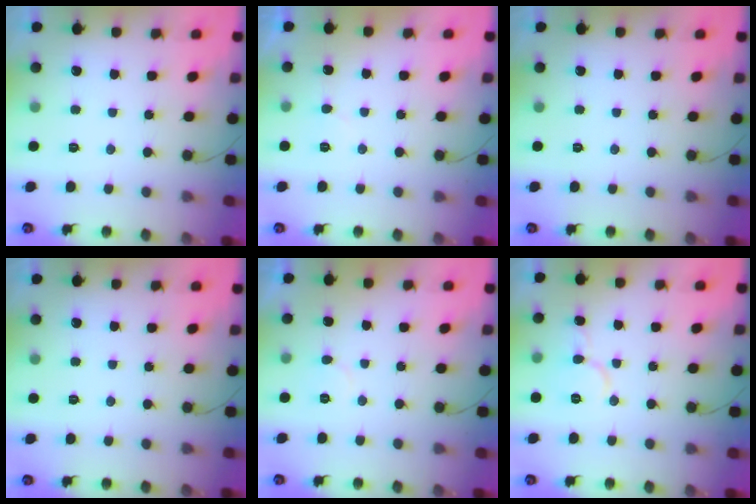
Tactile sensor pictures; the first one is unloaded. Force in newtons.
{"total": 3.0, "press": 3.0, "slide": 0.1}
{"total": 0.0}
{"total": 0.0}
{"total": 3.5, "press": 3.5, "slide": 0.4}
{"total": 6.9, "press": 6.9, "slide": 0.9}